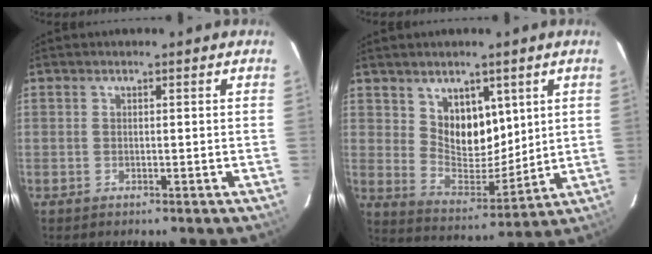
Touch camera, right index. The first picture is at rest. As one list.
[{"total": 10.3, "force": [4.8, 7.0, 5.8], "torque": [-0.091, -0.006, 0.101]}]